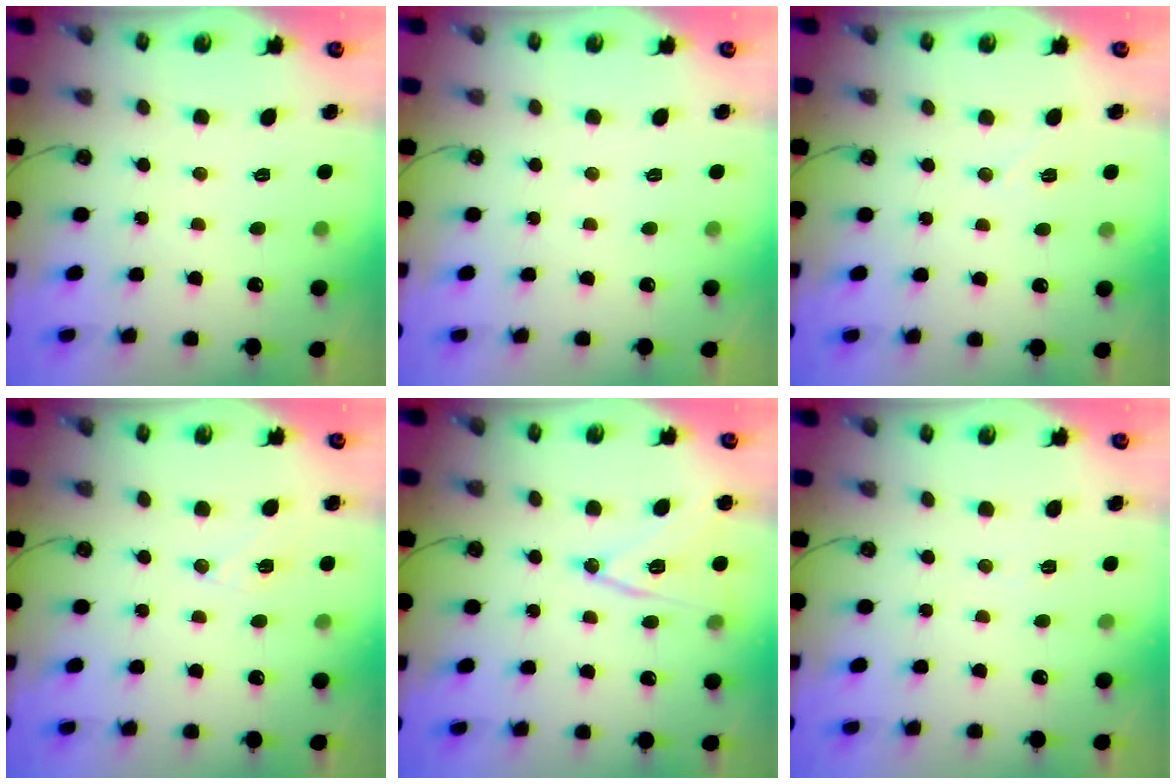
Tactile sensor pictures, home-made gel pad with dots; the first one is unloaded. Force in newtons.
{"total": 0.0}
{"total": 5.5, "press": 5.2, "slide": 1.8}
{"total": 7.4, "press": 7.4, "slide": 0.7}
{"total": 12.3, "press": 11.9, "slide": 3.2}
{"total": 5.5, "press": 3.2, "slide": 4.5}